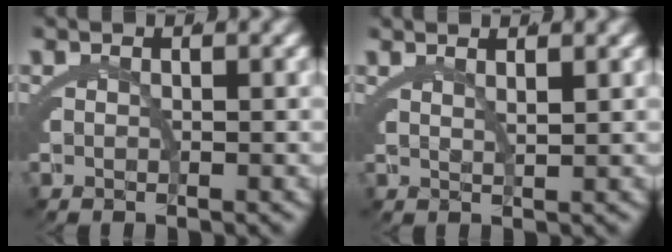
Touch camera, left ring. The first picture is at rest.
{"total": 2.1, "force": [1.7, -0.7, 0.9], "torque": [-0.006, 0.000, 0.033]}